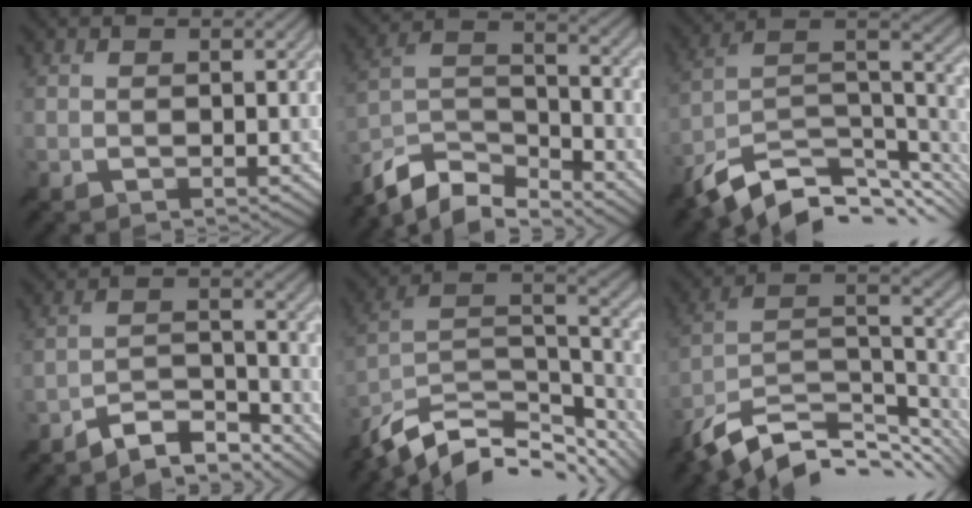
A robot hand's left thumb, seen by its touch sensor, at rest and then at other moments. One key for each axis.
{"total": 10.0, "fx": -8.6, "fy": 2.9, "fz": 4.2, "tx": -0.088, "ty": 0.001, "tz": -0.175}
{"total": 12.4, "fx": -8.0, "fy": 5.3, "fz": 7.8, "tx": -0.176, "ty": -0.005, "tz": -0.138}
{"total": 6.4, "fx": -5.6, "fy": 1.7, "fz": 2.4, "tx": -0.044, "ty": 0.001, "tz": -0.106}
{"total": 14.8, "fx": -10.8, "fy": 6.2, "fz": 8.0, "tx": -0.203, "ty": -0.011, "tz": -0.175}
{"total": 13.4, "fx": -9.6, "fy": 5.4, "fz": 7.7, "tx": -0.180, "ty": -0.009, "tz": -0.163}